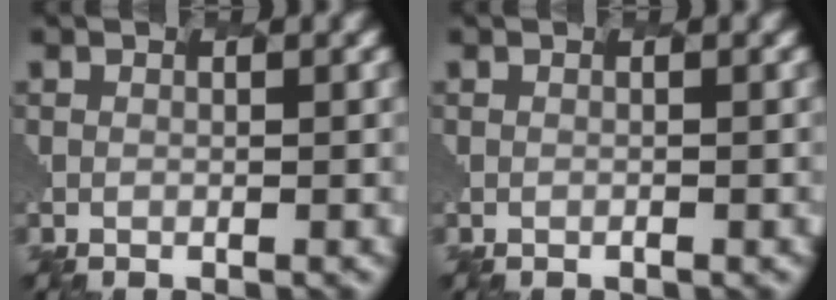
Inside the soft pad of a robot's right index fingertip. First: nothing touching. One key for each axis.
{"total": 0.0}